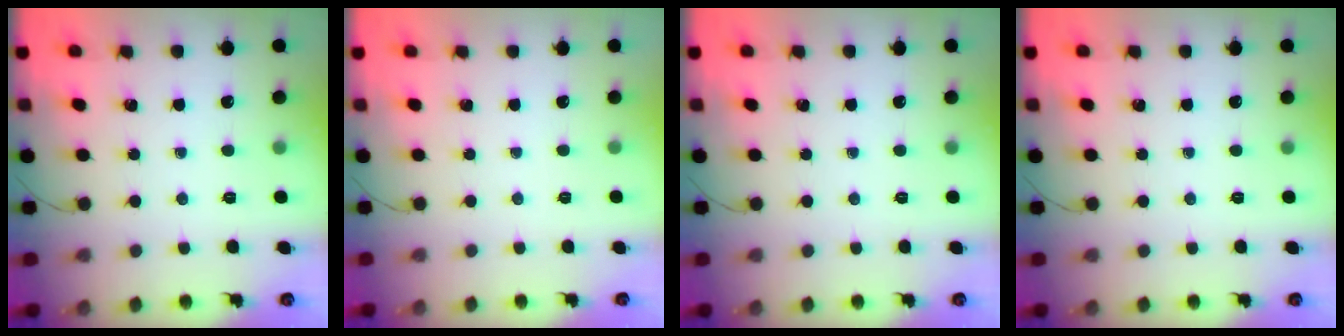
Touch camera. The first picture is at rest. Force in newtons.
{"total": 2.5, "press": 2.4, "slide": 0.5}
{"total": 0.0}
{"total": 0.0}